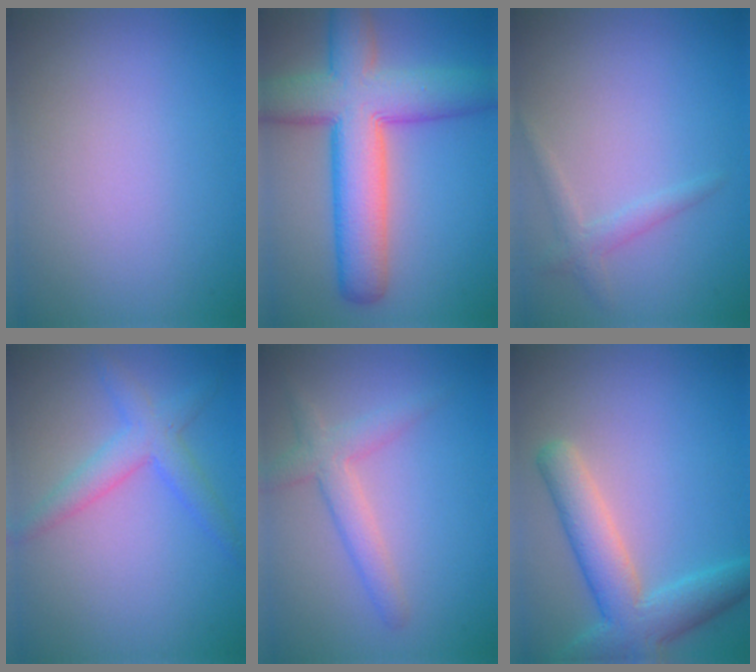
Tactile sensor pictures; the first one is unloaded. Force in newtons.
{"total": 10.5, "press": 10.5, "slide": 0.5}
{"total": 1.6, "press": 1.6, "slide": 0.1}
{"total": 3.2, "press": 3.1, "slide": 0.2}
{"total": 3.0, "press": 3.0, "slide": 0.1}
{"total": 6.0, "press": 6.0, "slide": 0.4}